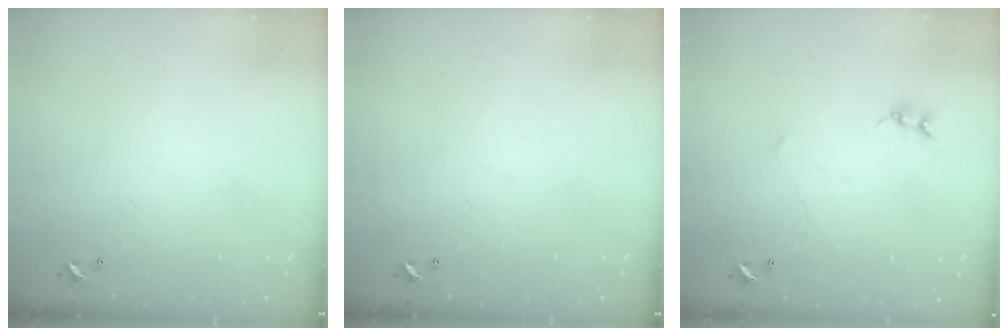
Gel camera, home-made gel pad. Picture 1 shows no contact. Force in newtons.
{"total": 0.0}
{"total": 0.0}